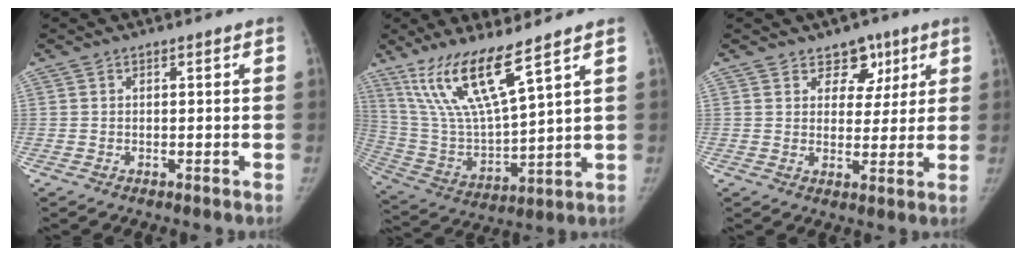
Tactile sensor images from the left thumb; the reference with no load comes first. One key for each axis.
{"total": 15.4, "fx": 10.0, "fy": 2.3, "fz": 11.5, "tx": -0.227, "ty": -0.055, "tz": 0.213}
{"total": 6.2, "fx": 3.7, "fy": 4.5, "fz": 2.2, "tx": 0.009, "ty": -0.016, "tz": 0.054}